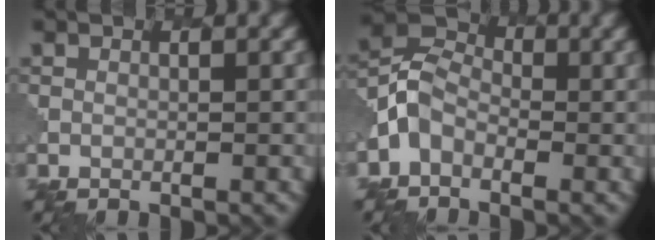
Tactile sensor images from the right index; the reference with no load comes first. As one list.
[{"total": 3.8, "force": [-1.6, 2.8, 2.1], "torque": [-0.044, 0.010, -0.042]}]